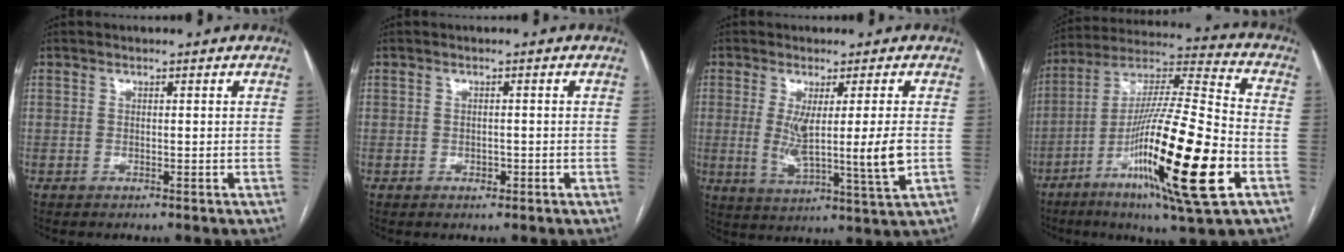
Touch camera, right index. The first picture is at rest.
{"total": 0.9, "force": [-0.4, 0.6, 0.5], "torque": [-0.009, 0.000, -0.004]}
{"total": 9.7, "force": [0.4, -0.5, 9.7], "torque": [-0.175, -0.029, 0.010]}
{"total": 23.3, "force": [-8.1, 1.2, 21.8], "torque": [-0.384, -0.031, -0.142]}